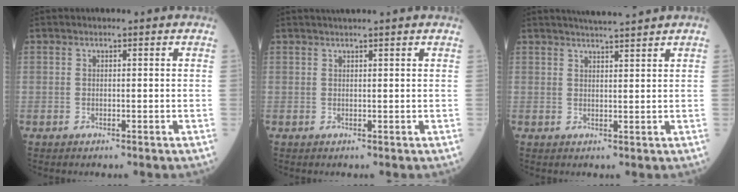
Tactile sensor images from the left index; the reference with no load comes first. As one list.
[{"total": 3.6, "force": [3.2, -0.5, 1.6], "torque": [-0.016, 0.025, 0.045]}, {"total": 4.7, "force": [4.3, -0.7, 1.8], "torque": [-0.028, 0.011, 0.065]}]